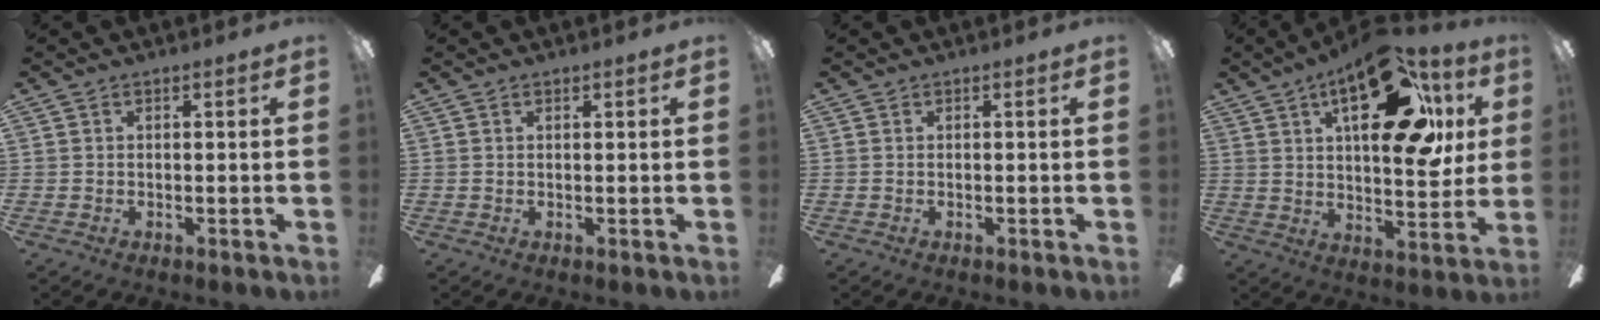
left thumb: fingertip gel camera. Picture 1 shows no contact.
{"total": 0.7, "force": [0.4, 0.3, 0.5], "torque": [-0.010, 0.003, 0.007]}
{"total": 0.0}
{"total": 25.6, "force": [11.9, 11.6, 19.5], "torque": [-0.271, -0.042, 0.190]}